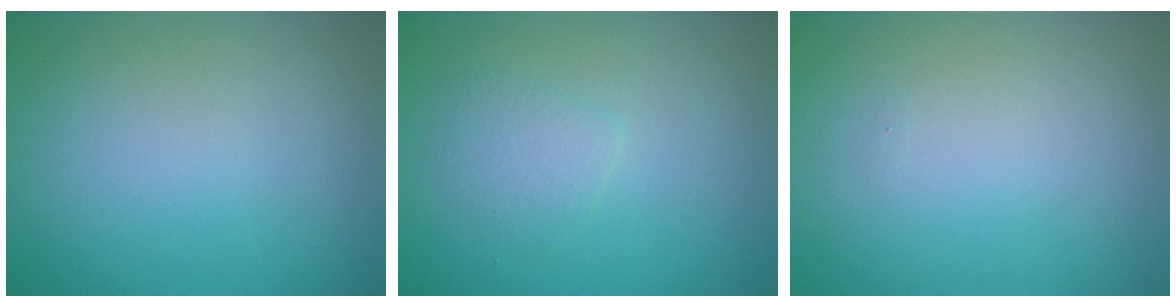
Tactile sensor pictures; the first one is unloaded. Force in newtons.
{"total": 1.8, "press": 1.8, "slide": 0.0}
{"total": 0.0}